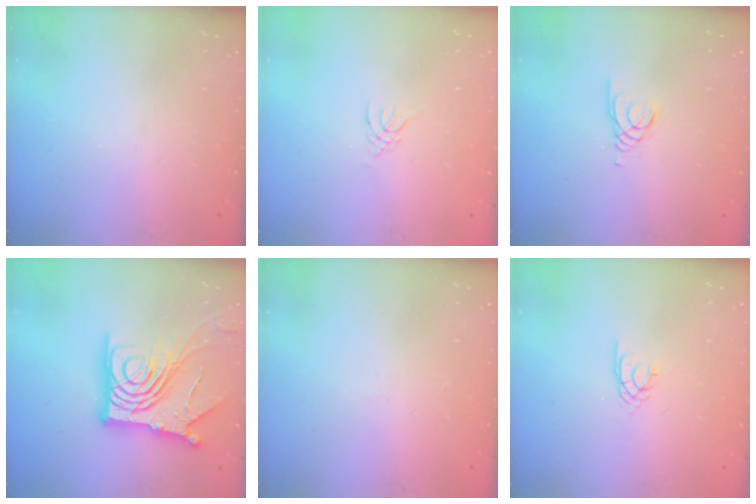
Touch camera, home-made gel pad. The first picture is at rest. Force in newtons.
{"total": 1.2, "press": 1.2, "slide": 0.3}
{"total": 1.5, "press": 1.5, "slide": 0.1}
{"total": 20.3, "press": 20.2, "slide": 2.3}
{"total": 2.0, "press": 1.9, "slide": 0.5}
{"total": 1.7, "press": 1.7, "slide": 0.1}